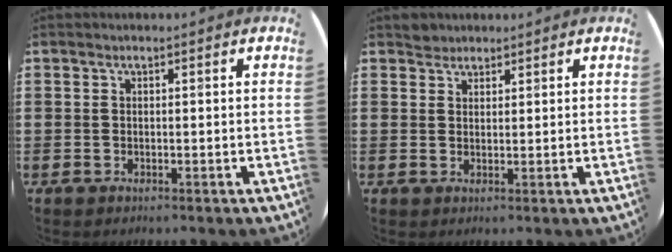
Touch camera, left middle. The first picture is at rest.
{"total": 1.8, "force": [1.6, 0.6, -0.2], "torque": [0.009, -0.001, 0.032]}